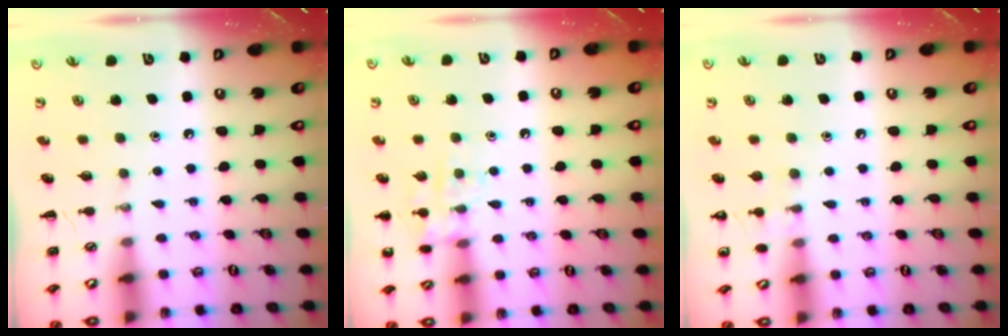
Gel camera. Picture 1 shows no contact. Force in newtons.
{"total": 9.7, "press": 9.7, "slide": 0.8}
{"total": 6.4, "press": 6.1, "slide": 1.9}